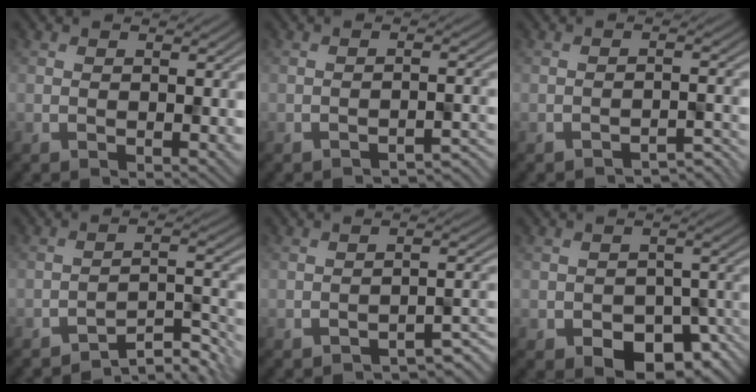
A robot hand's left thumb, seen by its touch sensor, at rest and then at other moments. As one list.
[{"total": 2.4, "force": [-2.1, 0.4, 1.1], "torque": [-0.014, 0.004, -0.031]}, {"total": 2.6, "force": [-2.4, 0.4, 1.1], "torque": [-0.014, 0.004, -0.035]}, {"total": 6.0, "force": [-4.9, 1.4, 3.2], "torque": [-0.042, 0.007, -0.080]}, {"total": 3.0, "force": [-2.3, 0.6, 1.7], "torque": [-0.026, 0.005, -0.037]}, {"total": 8.8, "force": [-4.7, 5.2, 5.3], "torque": [-0.082, -0.024, -0.058]}]